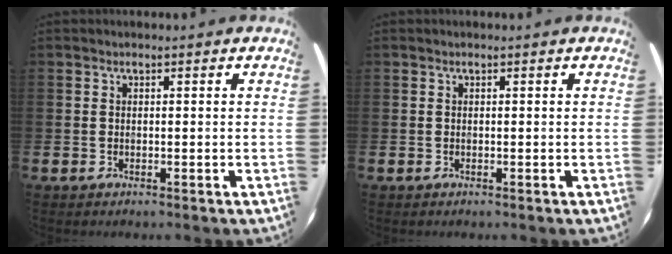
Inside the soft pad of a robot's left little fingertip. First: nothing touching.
{"total": 0.0}